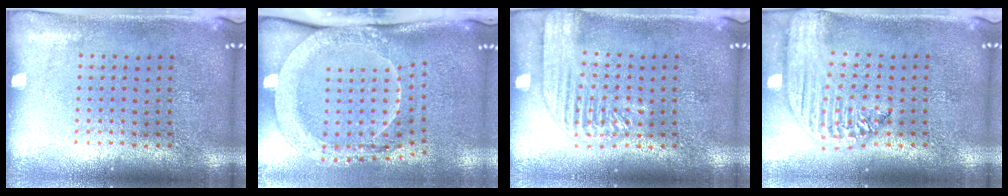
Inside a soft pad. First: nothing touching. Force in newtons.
{"total": 2.1, "press": 2.0, "slide": 0.8}
{"total": 1.8, "press": 1.8, "slide": 0.3}
{"total": 2.6, "press": 2.1, "slide": 1.4}